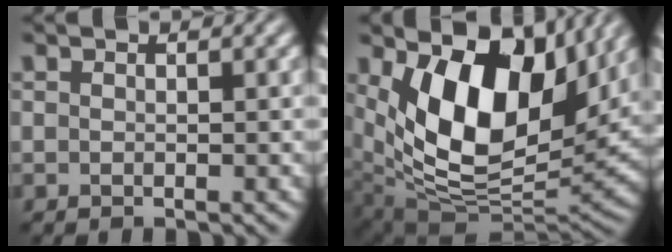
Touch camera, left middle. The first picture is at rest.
{"total": 14.2, "force": [4.8, 7.9, 10.8], "torque": [-0.175, -0.009, 0.083]}